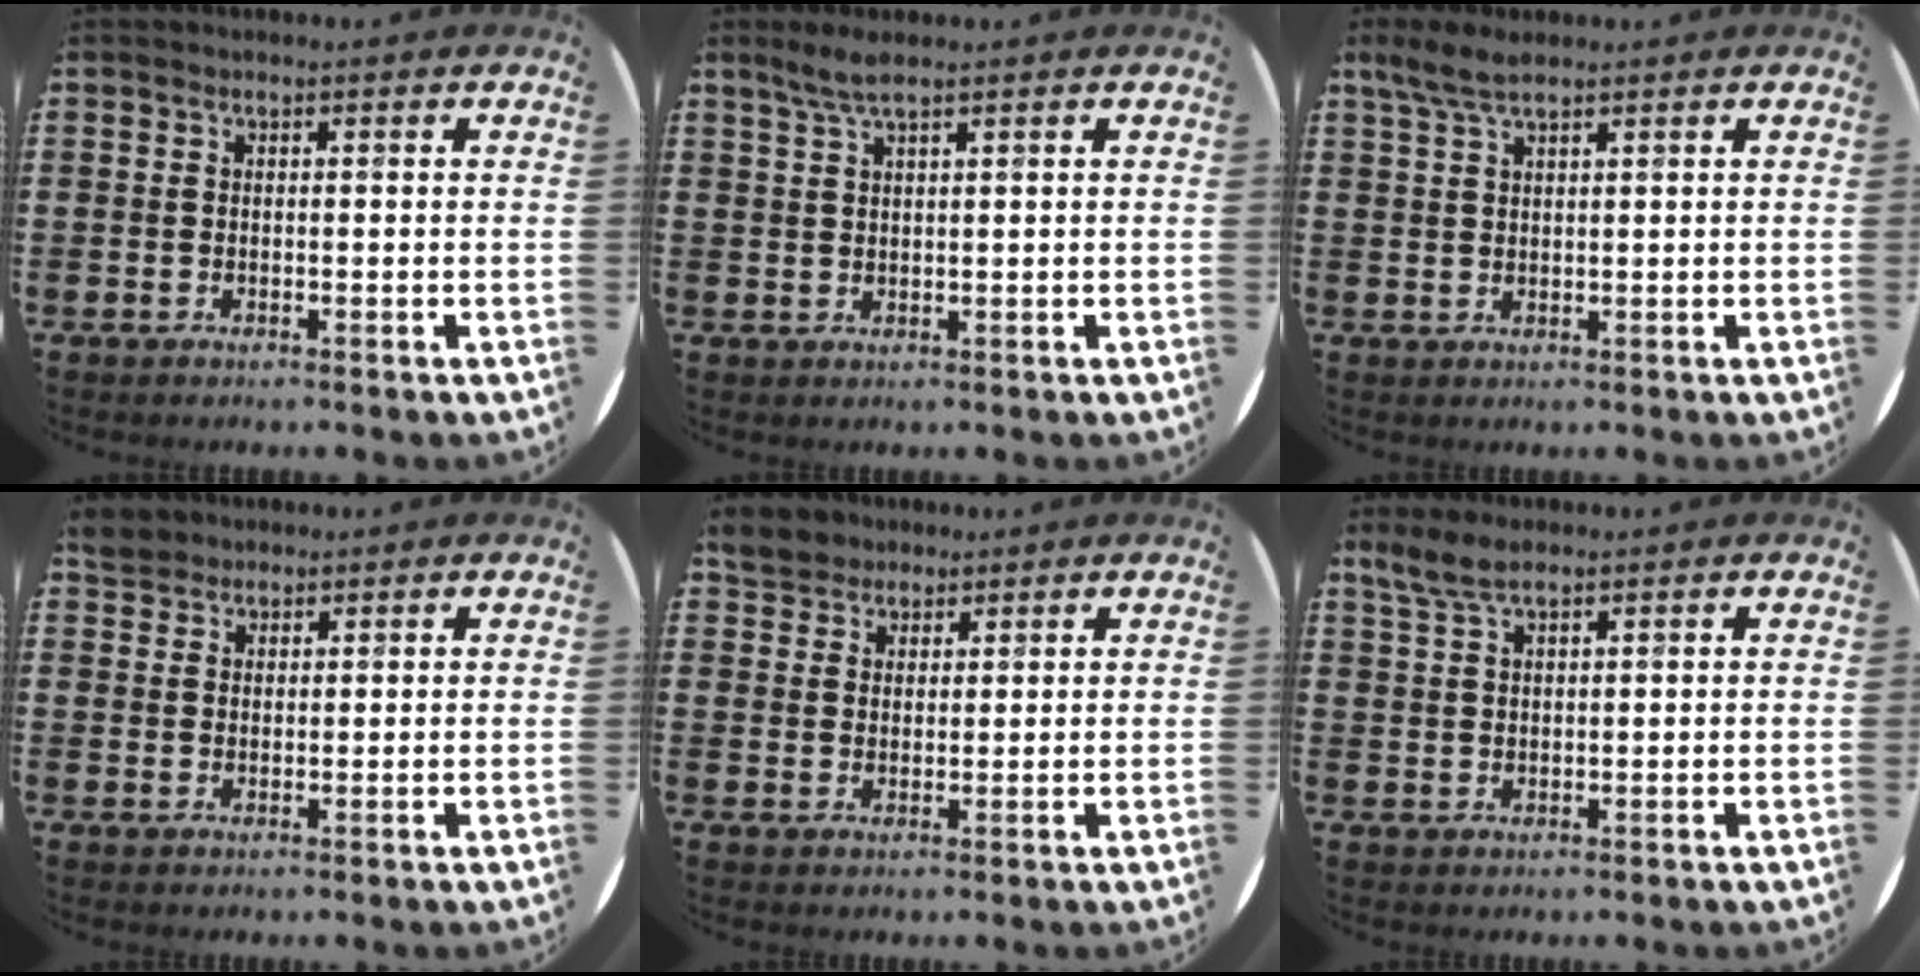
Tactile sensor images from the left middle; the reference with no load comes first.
{"total": 2.7, "force": [2.0, 0.3, 1.8], "torque": [-0.039, 0.003, 0.035]}
{"total": 3.4, "force": [2.6, 0.8, 2.1], "torque": [-0.047, 0.004, 0.047]}
{"total": 2.9, "force": [2.6, 1.3, 0.2], "torque": [-0.004, 0.002, 0.050]}
{"total": 4.2, "force": [3.7, 1.9, 0.3], "torque": [-0.013, -0.002, 0.071]}
{"total": 4.1, "force": [3.1, 1.3, 2.4], "torque": [-0.053, 0.003, 0.057]}